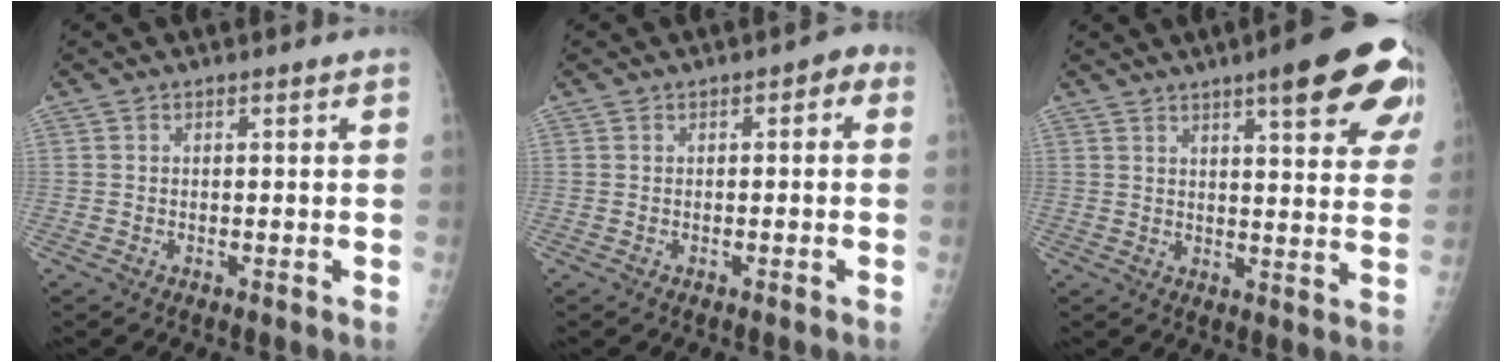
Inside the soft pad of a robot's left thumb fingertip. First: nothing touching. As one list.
[{"total": 2.3, "force": [0.2, 1.4, 1.8], "torque": [-0.012, 0.013, -0.007]}, {"total": 18.0, "force": [10.0, 3.9, 14.4], "torque": [-0.164, -0.031, 0.121]}]